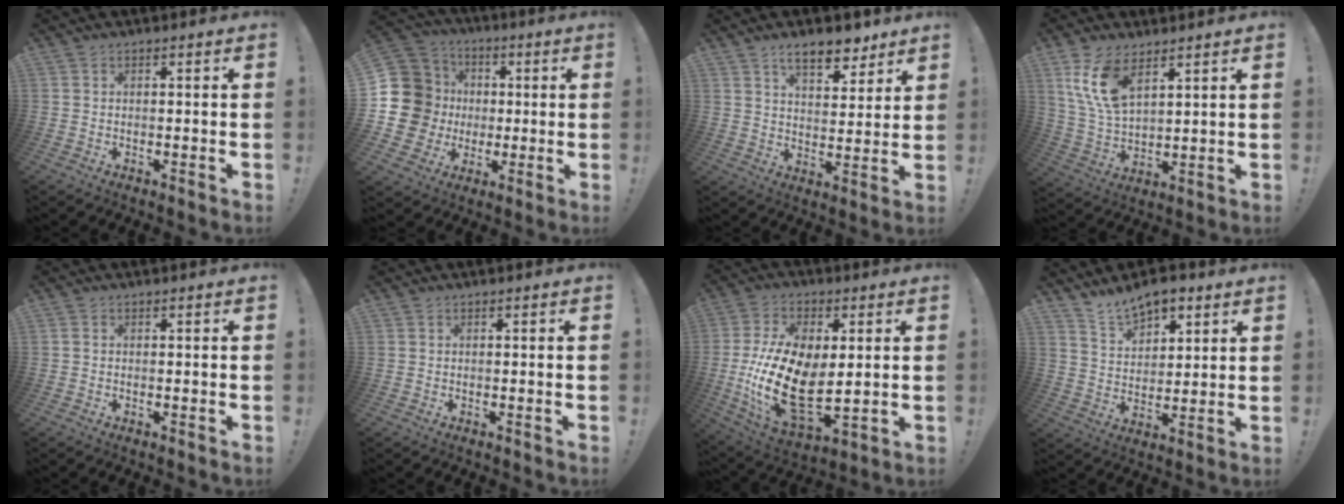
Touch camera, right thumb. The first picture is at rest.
{"total": 16.4, "force": [0.6, 15.2, 6.2], "torque": [-0.118, 0.009, 0.044]}
{"total": 10.4, "force": [7.2, 4.6, 5.9], "torque": [-0.076, -0.039, 0.128]}
{"total": 11.7, "force": [6.6, 5.8, 7.8], "torque": [-0.165, -0.021, 0.126]}
{"total": 0.0}
{"total": 0.0}
{"total": 22.2, "force": [-0.7, 12.7, 18.2], "torque": [-0.357, -0.019, -0.001]}
{"total": 9.4, "force": [7.3, 4.9, 3.5], "torque": [-0.060, -0.042, 0.140]}